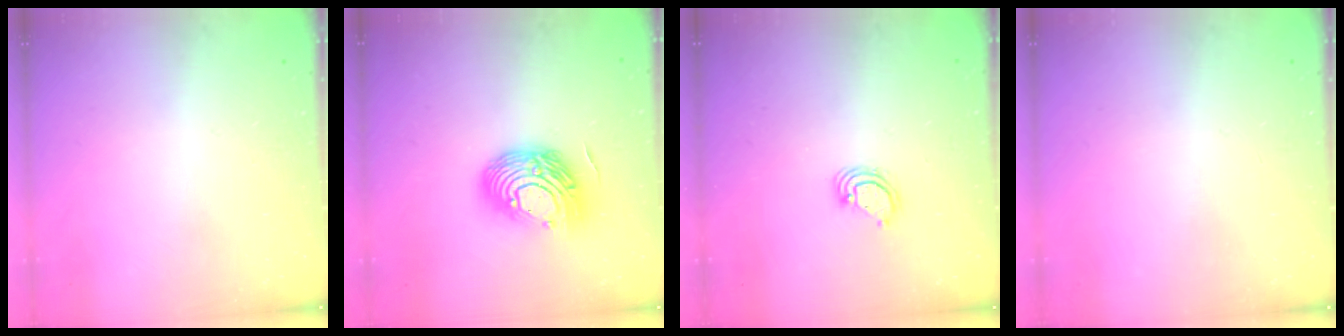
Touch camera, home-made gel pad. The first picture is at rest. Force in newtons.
{"total": 16.1, "press": 16.0, "slide": 1.8}
{"total": 3.8, "press": 3.8, "slide": 0.1}
{"total": 0.0}